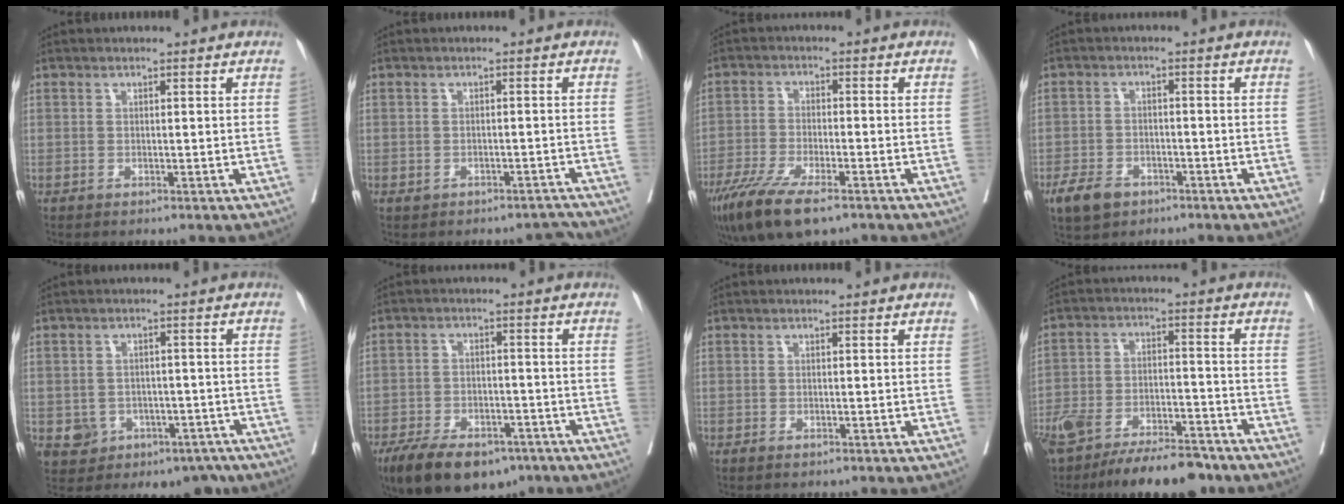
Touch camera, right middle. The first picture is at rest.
{"total": 2.3, "force": [-1.8, 1.3, 0.5], "torque": [-0.002, 0.018, -0.017]}
{"total": 11.3, "force": [-7.8, 2.8, 7.8], "torque": [-0.137, -0.025, -0.131]}
{"total": 5.3, "force": [-3.4, 3.3, 2.4], "torque": [-0.048, 0.000, -0.055]}
{"total": 8.8, "force": [-4.4, 7.2, 2.4], "torque": [-0.035, 0.022, -0.044]}
{"total": 13.4, "force": [-9.2, 6.4, 7.4], "torque": [-0.131, -0.006, -0.146]}
{"total": 0.7, "force": [-0.5, 0.3, 0.5], "torque": [-0.010, -0.002, -0.004]}
{"total": 16.2, "force": [-12.8, 4.9, 8.7], "torque": [-0.157, -0.003, -0.209]}